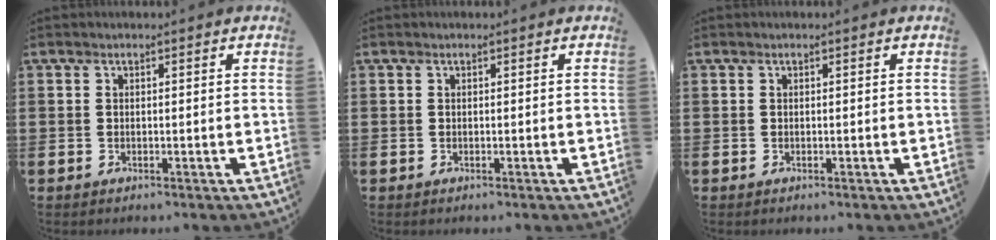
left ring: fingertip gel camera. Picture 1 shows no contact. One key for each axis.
{"total": 0.0}
{"total": 0.0}